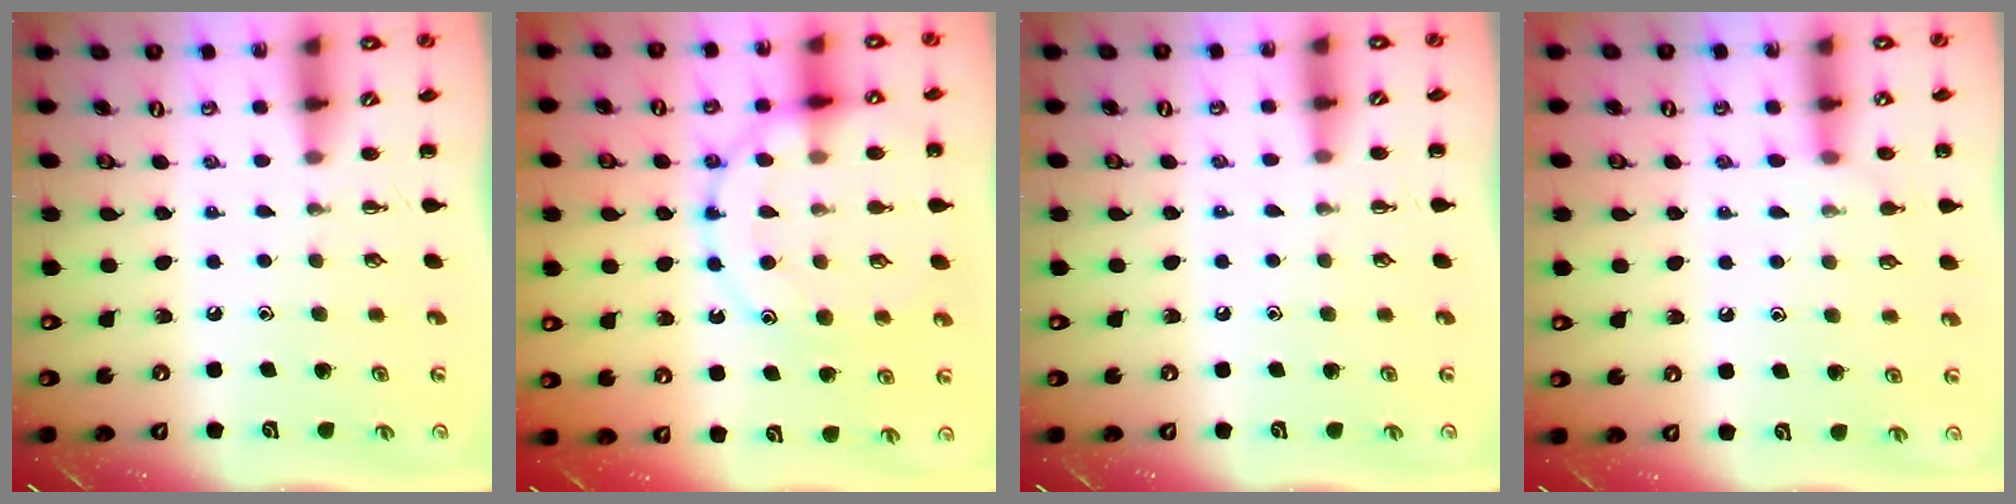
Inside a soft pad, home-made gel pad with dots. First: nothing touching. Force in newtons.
{"total": 15.9, "press": 15.8, "slide": 1.6}
{"total": 6.3, "press": 6.0, "slide": 2.0}
{"total": 5.9, "press": 5.8, "slide": 1.5}